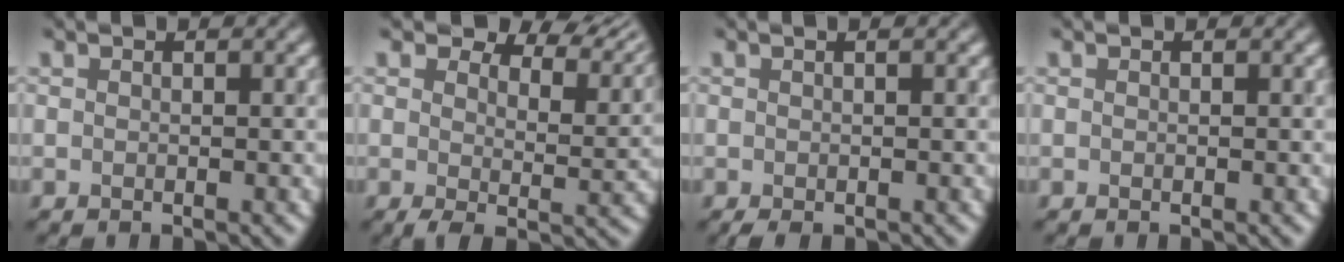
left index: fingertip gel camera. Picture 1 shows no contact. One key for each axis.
{"total": 6.9, "fx": 4.6, "fy": 3.2, "fz": 3.9, "tx": -0.053, "ty": -0.005, "tz": 0.069}
{"total": 1.4, "fx": -0.3, "fy": 0.4, "fz": 1.3, "tx": -0.020, "ty": -0.001, "tz": -0.004}
{"total": 0.0}